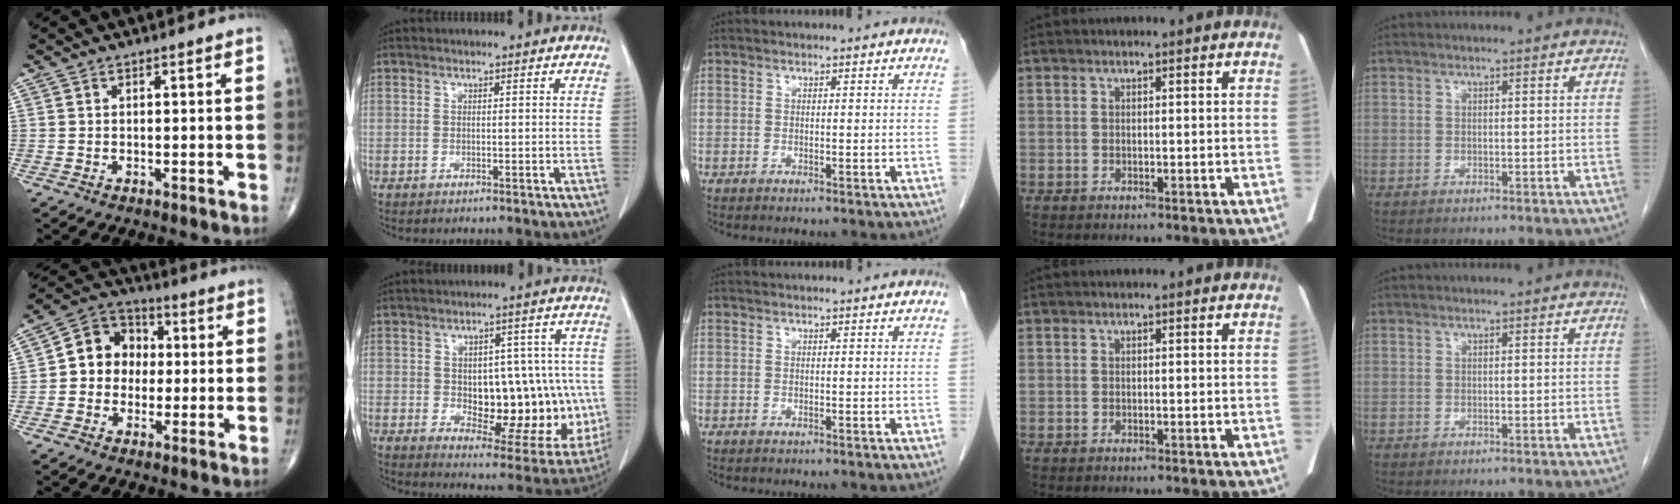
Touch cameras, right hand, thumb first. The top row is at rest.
{"thumb": {"total": 10.1, "force": [0.3, 8.8, 5.1], "torque": [-0.046, 0.029, -0.010]}, "index": {"total": 16.8, "force": [-1.0, 8.7, 14.4], "torque": [-0.186, 0.019, 0.013]}}